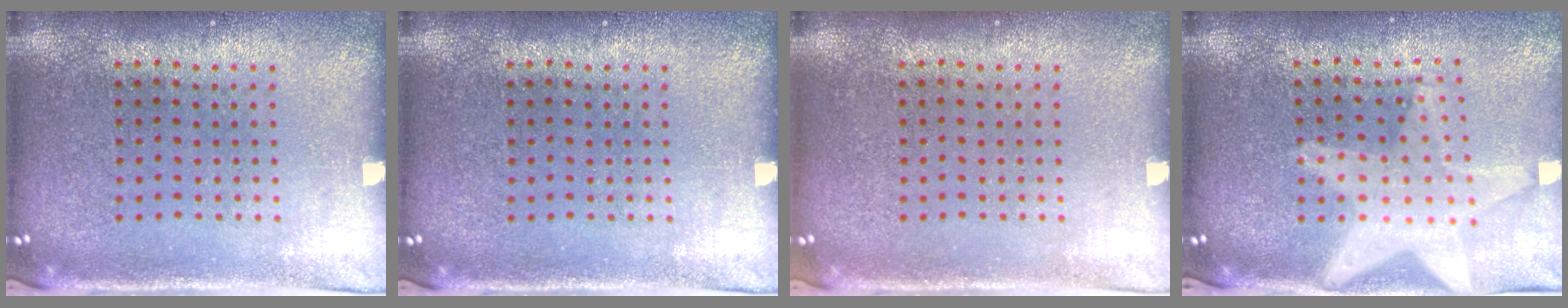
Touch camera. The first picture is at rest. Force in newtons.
{"total": 0.0}
{"total": 0.0}
{"total": 2.2, "press": 1.8, "slide": 1.2}